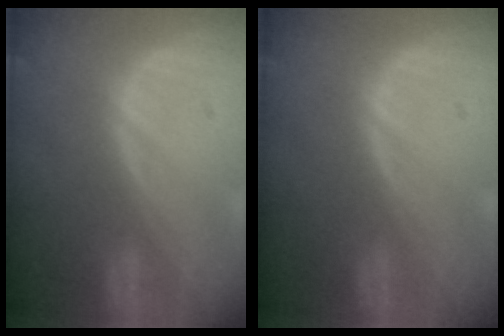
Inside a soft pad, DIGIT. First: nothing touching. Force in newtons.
{"total": 0.0}